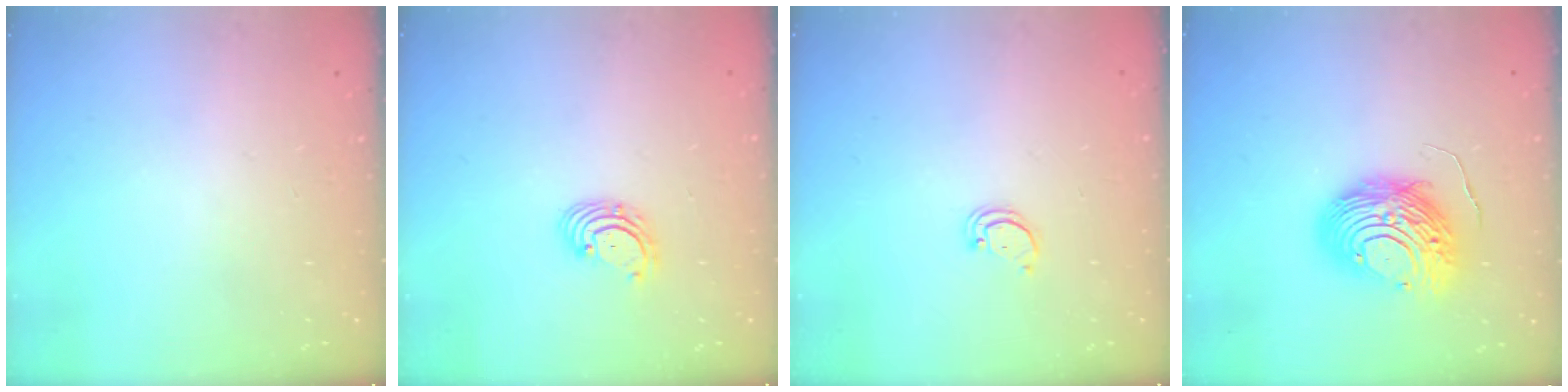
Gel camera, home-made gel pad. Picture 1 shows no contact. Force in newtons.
{"total": 2.9, "press": 2.9, "slide": 0.3}
{"total": 1.6, "press": 1.6, "slide": 0.1}
{"total": 12.2, "press": 12.2, "slide": 1.2}